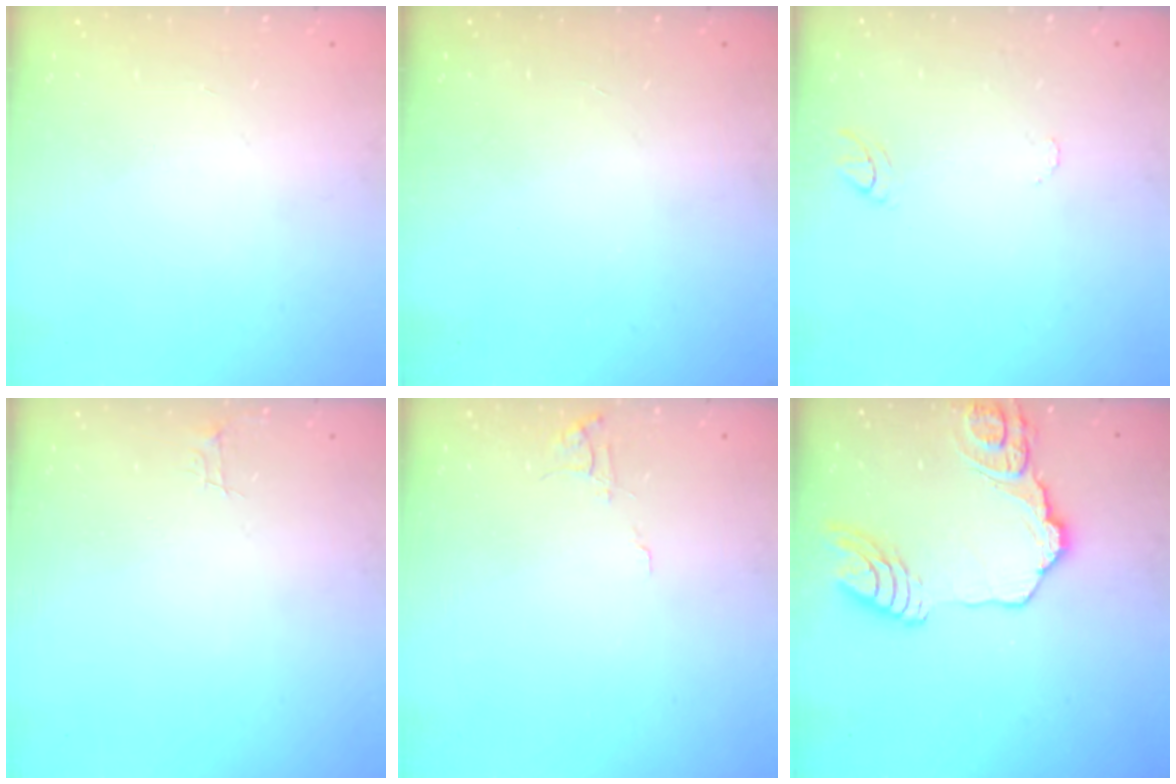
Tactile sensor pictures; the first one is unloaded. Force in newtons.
{"total": 0.0}
{"total": 5.8, "press": 5.8, "slide": 0.5}
{"total": 3.8, "press": 3.8, "slide": 0.4}
{"total": 4.2, "press": 4.1, "slide": 0.4}
{"total": 18.6, "press": 18.5, "slide": 2.1}